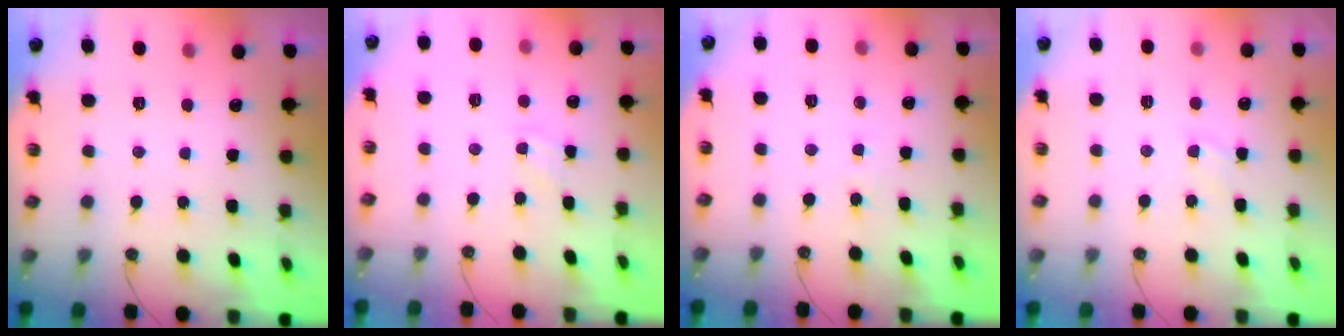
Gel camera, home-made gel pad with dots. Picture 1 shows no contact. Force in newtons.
{"total": 3.9, "press": 3.9, "slide": 0.5}
{"total": 2.8, "press": 2.8, "slide": 0.3}
{"total": 3.9, "press": 3.9, "slide": 0.6}